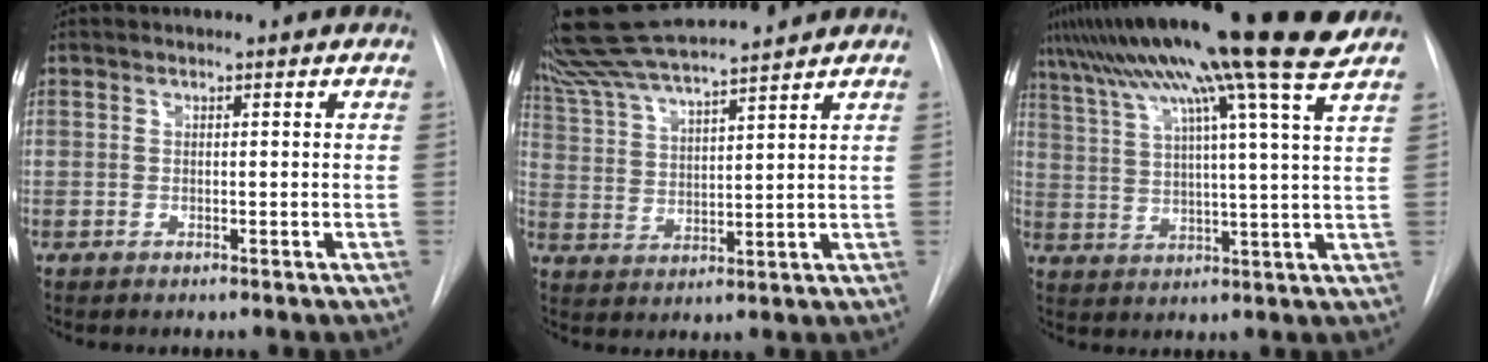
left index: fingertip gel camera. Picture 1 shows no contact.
{"total": 14.2, "force": [12.9, -0.3, 6.1], "torque": [-0.120, 0.021, 0.227]}
{"total": 20.4, "force": [15.3, -1.5, 13.4], "torque": [-0.228, 0.020, 0.220]}